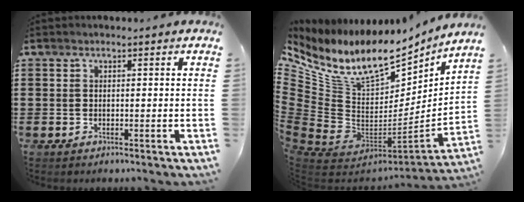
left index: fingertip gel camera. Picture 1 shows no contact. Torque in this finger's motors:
{"motor_torque": [2.14, 0.00, 0.55, 0.21]}